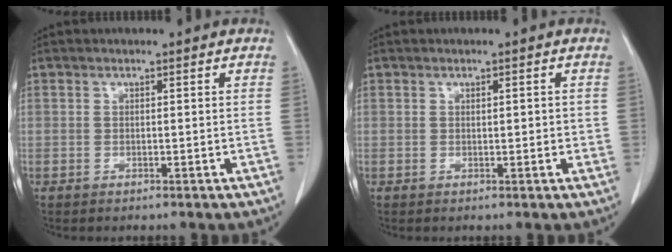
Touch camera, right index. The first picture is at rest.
{"total": 1.5, "force": [0.2, 0.7, 1.3], "torque": [-0.019, 0.000, 0.003]}